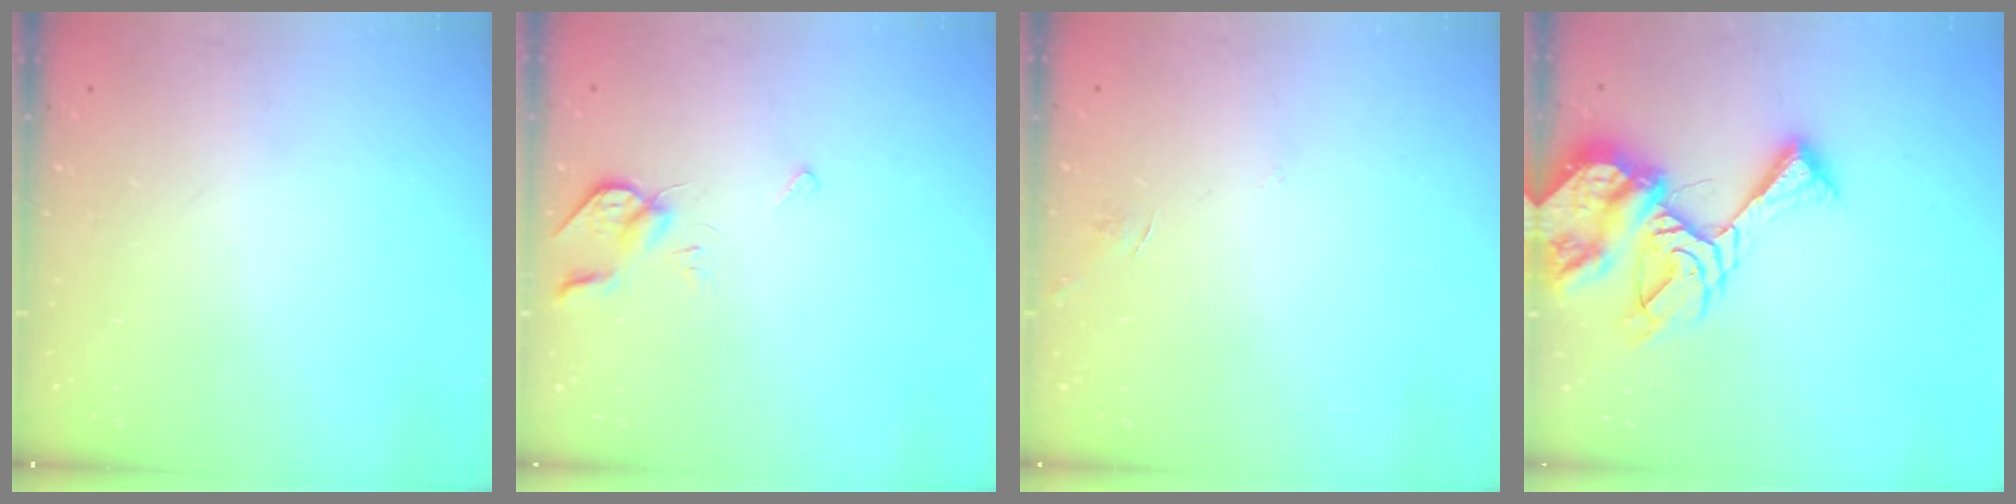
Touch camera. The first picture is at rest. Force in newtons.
{"total": 5.5, "press": 5.4, "slide": 0.7}
{"total": 3.1, "press": 3.1, "slide": 0.2}
{"total": 15.3, "press": 15.2, "slide": 1.8}